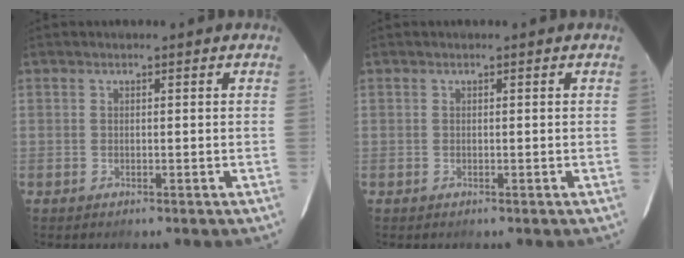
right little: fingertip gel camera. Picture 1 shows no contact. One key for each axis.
{"total": 0.0}